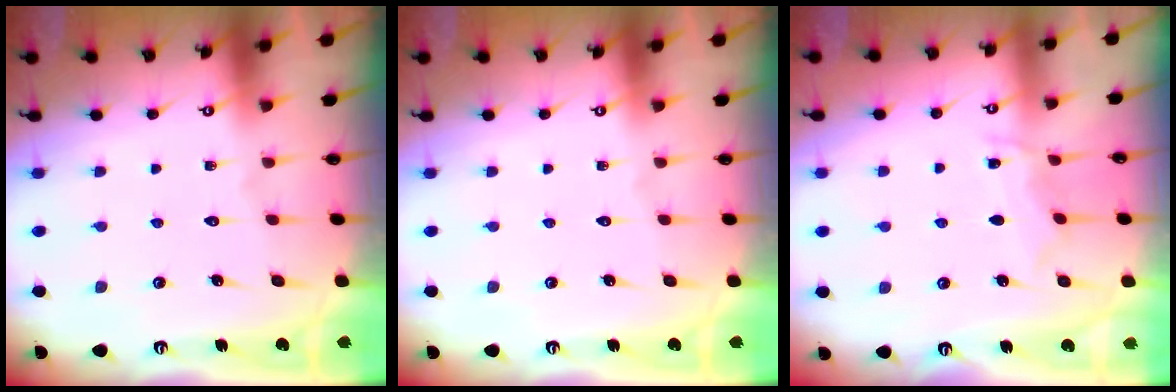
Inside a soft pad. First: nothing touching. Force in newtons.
{"total": 0.0}
{"total": 5.8, "press": 5.7, "slide": 0.8}